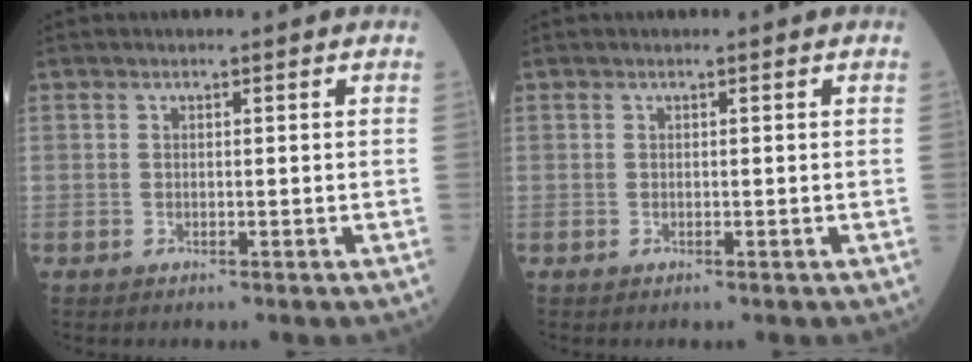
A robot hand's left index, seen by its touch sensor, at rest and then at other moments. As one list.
[{"total": 0.0}]